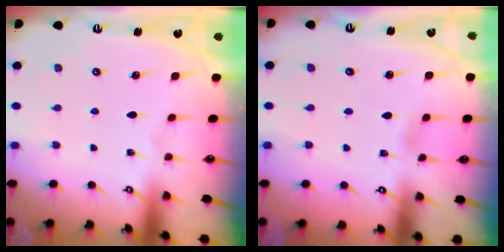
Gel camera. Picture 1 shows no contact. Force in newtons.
{"total": 2.1, "press": 2.1, "slide": 0.2}